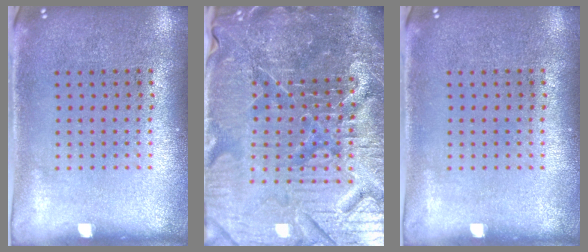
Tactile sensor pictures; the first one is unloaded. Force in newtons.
{"total": 6.8, "press": 6.1, "slide": 3.0}
{"total": 0.0}